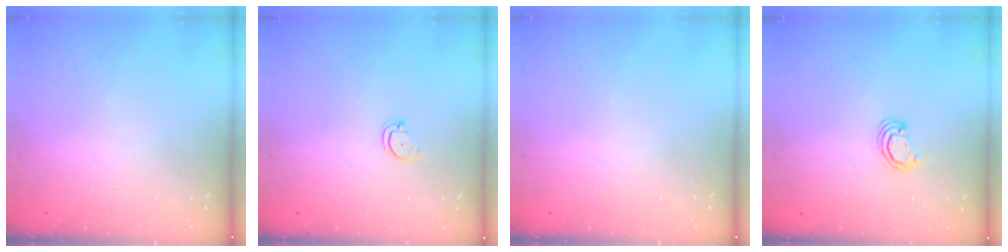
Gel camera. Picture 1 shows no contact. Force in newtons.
{"total": 2.3, "press": 2.3, "slide": 0.2}
{"total": 0.0}
{"total": 2.3, "press": 2.3, "slide": 0.2}